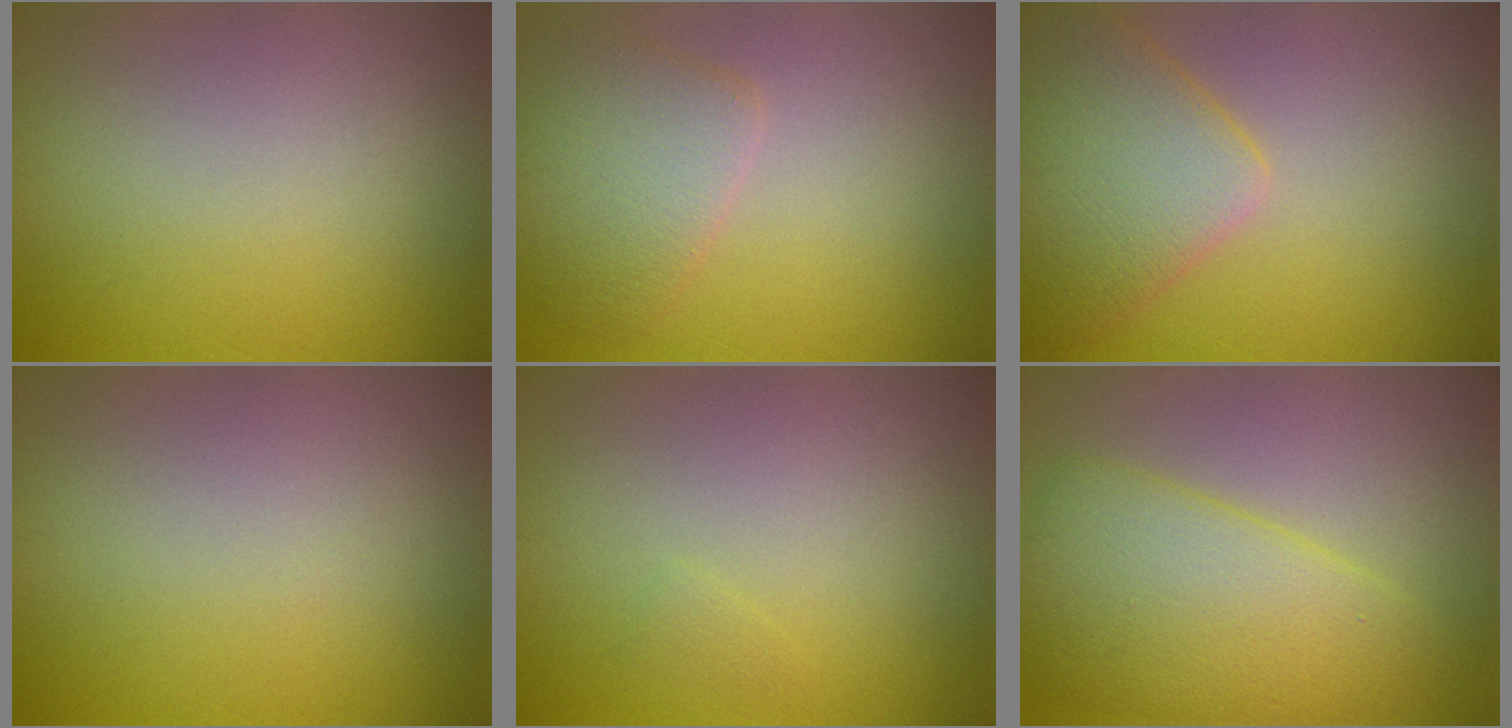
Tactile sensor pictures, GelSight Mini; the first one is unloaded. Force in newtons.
{"total": 4.1, "press": 4.0, "slide": 0.3}
{"total": 6.7, "press": 6.7, "slide": 0.3}
{"total": 0.0}
{"total": 0.5, "press": 0.5, "slide": 0.0}
{"total": 6.3, "press": 6.3, "slide": 0.3}